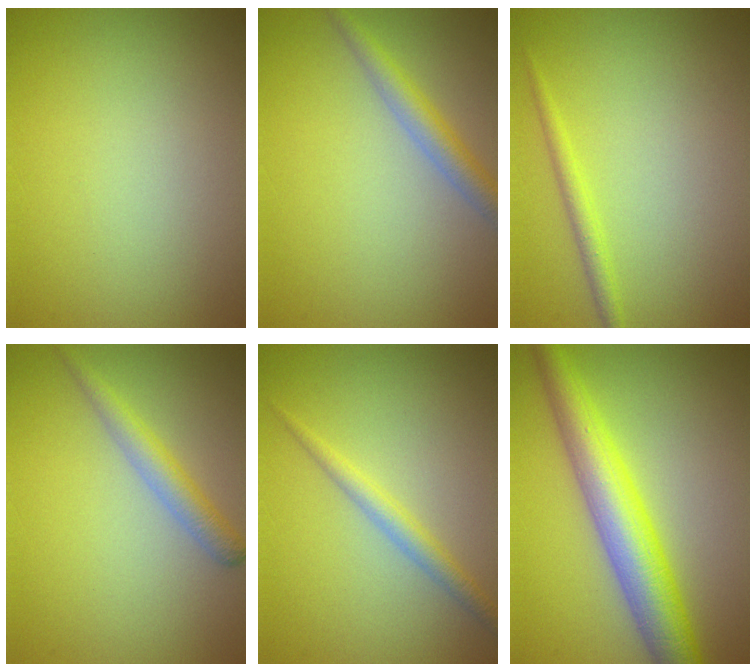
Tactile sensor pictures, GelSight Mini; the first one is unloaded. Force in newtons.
{"total": 2.7, "press": 2.7, "slide": 0.2}
{"total": 1.5, "press": 1.5, "slide": 0.1}
{"total": 2.3, "press": 2.3, "slide": 0.1}
{"total": 1.8, "press": 1.8, "slide": 0.0}
{"total": 6.4, "press": 6.4, "slide": 0.1}